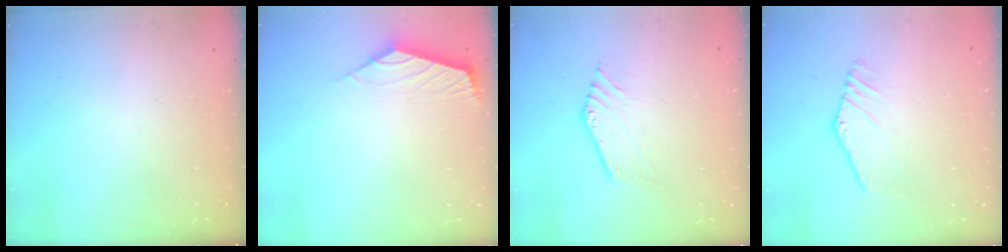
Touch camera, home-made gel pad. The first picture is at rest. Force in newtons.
{"total": 2.4, "press": 2.3, "slide": 0.6}
{"total": 2.7, "press": 2.6, "slide": 0.5}
{"total": 3.4, "press": 3.4, "slide": 0.0}